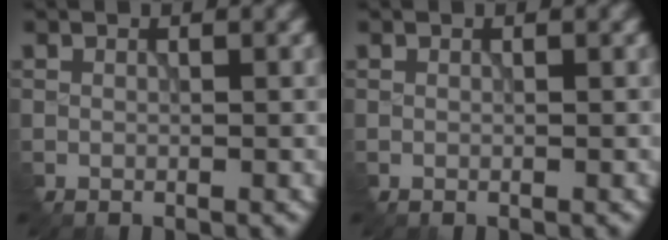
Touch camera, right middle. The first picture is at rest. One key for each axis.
{"total": 0.0}